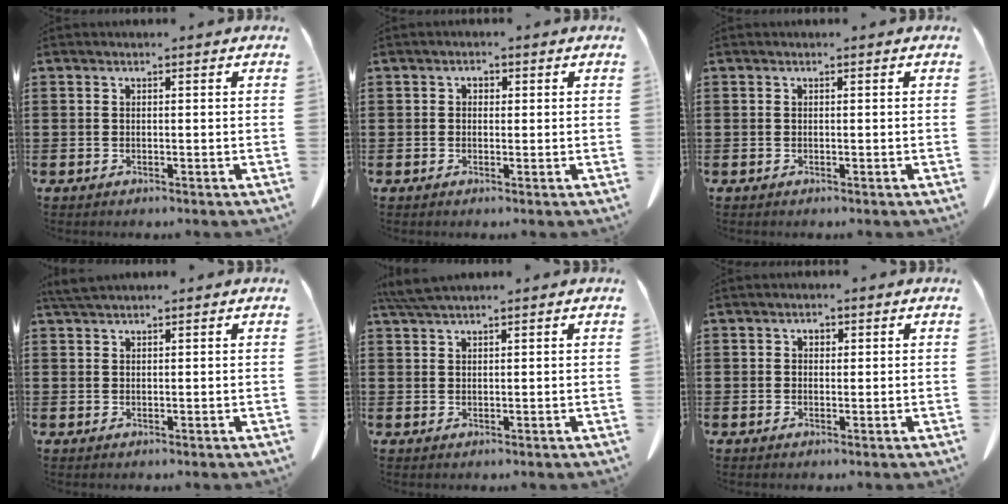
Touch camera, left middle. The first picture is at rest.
{"total": 1.1, "force": [0.1, 0.9, 0.7], "torque": [-0.015, 0.007, 0.001]}
{"total": 0.0}
{"total": 2.1, "force": [1.8, 0.3, 1.1], "torque": [-0.026, 0.002, 0.034]}
{"total": 3.3, "force": [2.6, 0.3, 1.9], "torque": [-0.044, 0.001, 0.050]}
{"total": 1.2, "force": [0.4, 0.9, 0.6], "torque": [-0.015, 0.007, 0.007]}